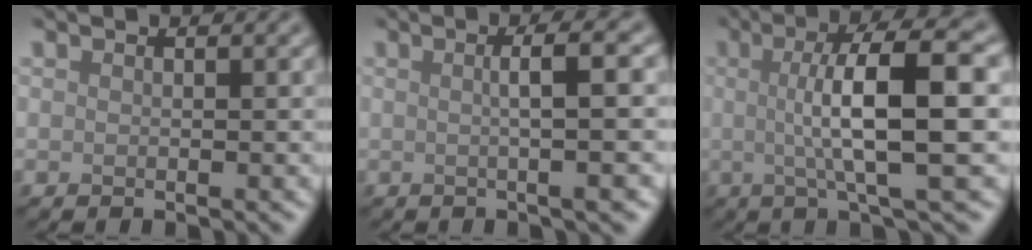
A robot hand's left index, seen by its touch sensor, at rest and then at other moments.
{"total": 4.9, "force": [0.2, 1.2, 4.7], "torque": [-0.054, 0.011, 0.000]}
{"total": 9.3, "force": [0.7, 2.2, 9.0], "torque": [-0.120, 0.008, 0.007]}